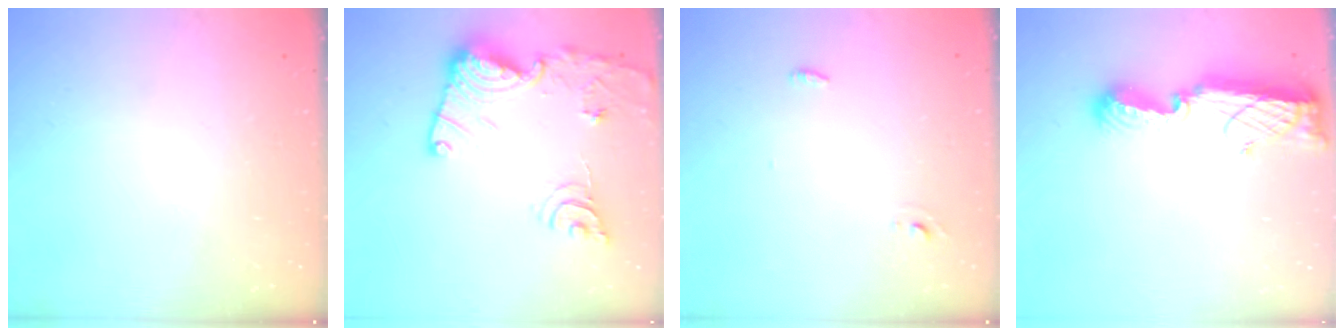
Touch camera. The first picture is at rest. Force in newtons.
{"total": 16.2, "press": 16.2, "slide": 1.1}
{"total": 3.0, "press": 2.8, "slide": 1.2}
{"total": 11.3, "press": 11.3, "slide": 0.8}